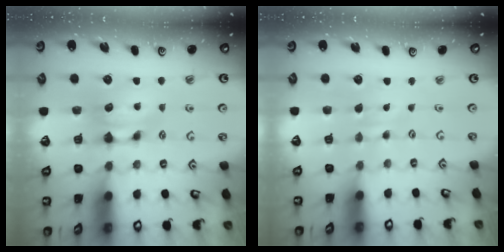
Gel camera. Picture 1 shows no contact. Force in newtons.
{"total": 3.3, "press": 3.3, "slide": 0.2}